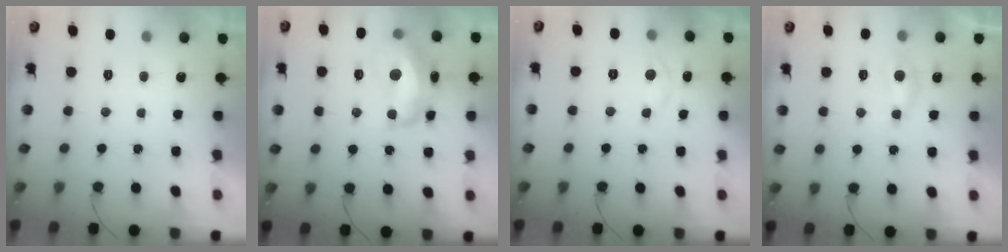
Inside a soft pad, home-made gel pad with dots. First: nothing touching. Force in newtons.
{"total": 15.6, "press": 15.6, "slide": 1.1}
{"total": 6.1, "press": 6.0, "slide": 0.9}
{"total": 5.0, "press": 4.9, "slide": 0.4}